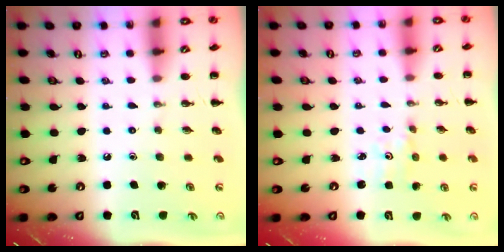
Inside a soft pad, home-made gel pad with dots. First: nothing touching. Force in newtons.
{"total": 1.5, "press": 1.4, "slide": 0.5}